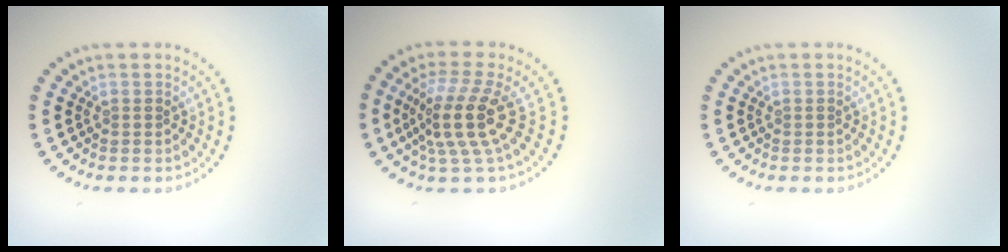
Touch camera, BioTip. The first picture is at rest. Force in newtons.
{"total": 4.7, "press": 3.5, "slide": 3.1}
{"total": 0.0}